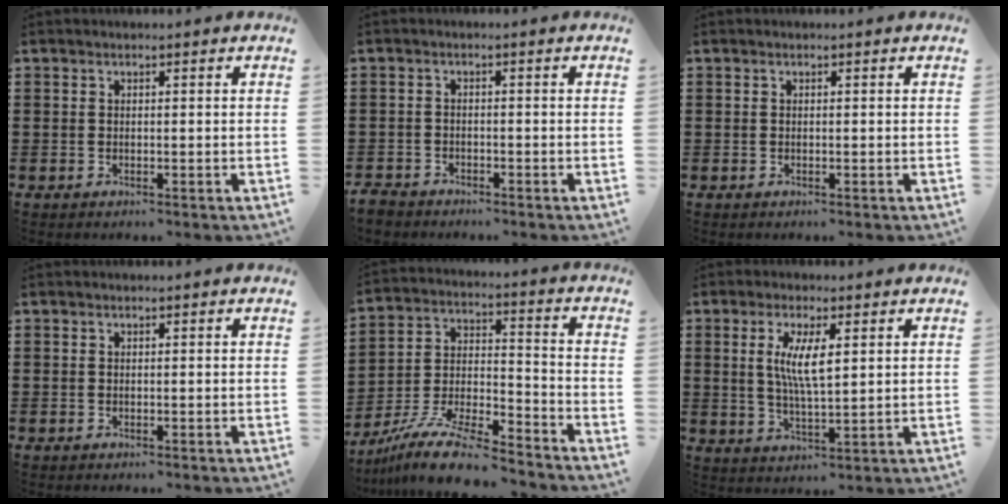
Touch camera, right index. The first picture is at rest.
{"total": 2.2, "force": [-2.2, 0.4, 0.0], "torque": [-0.013, -0.004, -0.049]}
{"total": 0.0}
{"total": 0.0}
{"total": 11.7, "force": [-10.4, 1.5, 5.2], "torque": [-0.095, 0.025, -0.202]}
{"total": 6.1, "force": [1.6, 1.6, 5.7], "torque": [-0.116, 0.003, 0.025]}